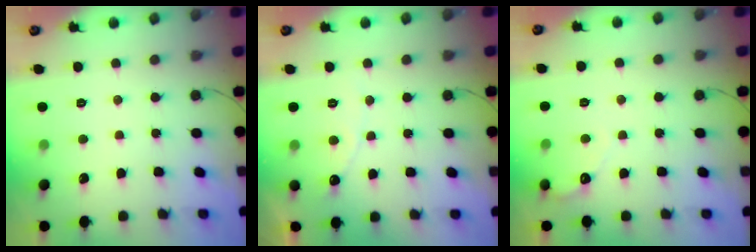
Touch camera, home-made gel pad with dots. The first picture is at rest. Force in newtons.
{"total": 5.4, "press": 5.4, "slide": 0.4}
{"total": 2.2, "press": 2.2, "slide": 0.1}